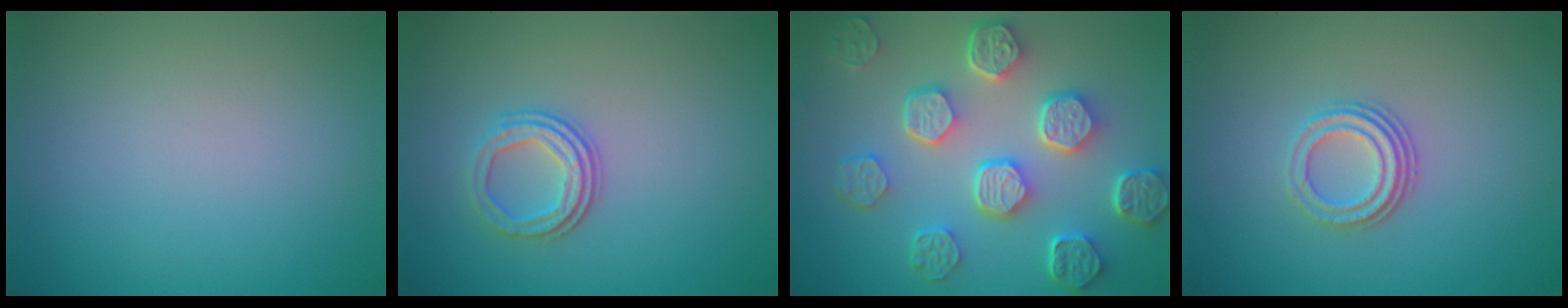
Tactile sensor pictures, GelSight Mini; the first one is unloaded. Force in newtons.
{"total": 2.7, "press": 2.3, "slide": 1.4}
{"total": 7.6, "press": 5.9, "slide": 4.9}
{"total": 3.0, "press": 2.3, "slide": 1.9}